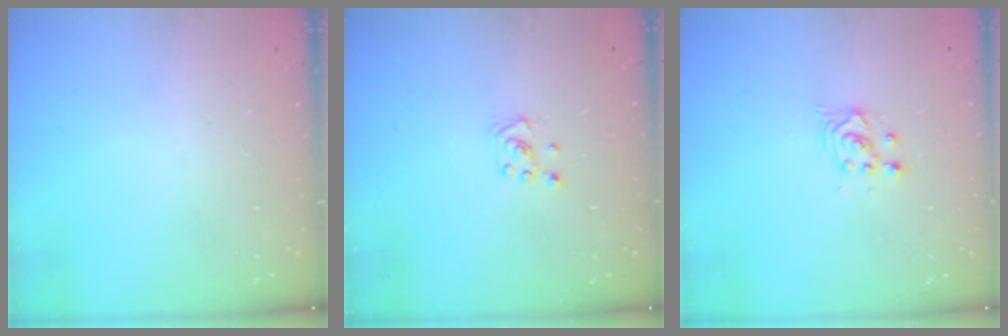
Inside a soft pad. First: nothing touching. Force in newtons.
{"total": 3.0, "press": 2.9, "slide": 0.3}
{"total": 2.4, "press": 2.4, "slide": 0.2}